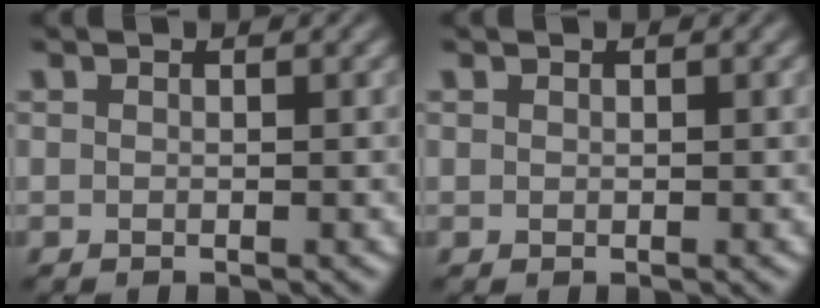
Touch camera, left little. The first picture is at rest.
{"total": 0.0}